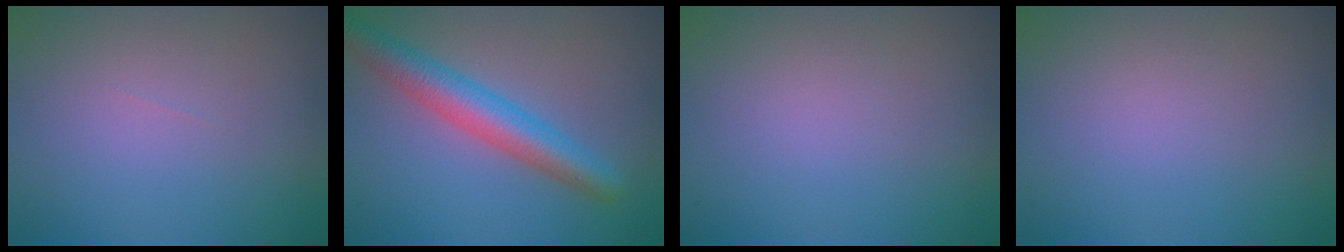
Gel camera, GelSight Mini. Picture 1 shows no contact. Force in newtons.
{"total": 4.9, "press": 4.9, "slide": 0.2}
{"total": 0.0}
{"total": 0.0}